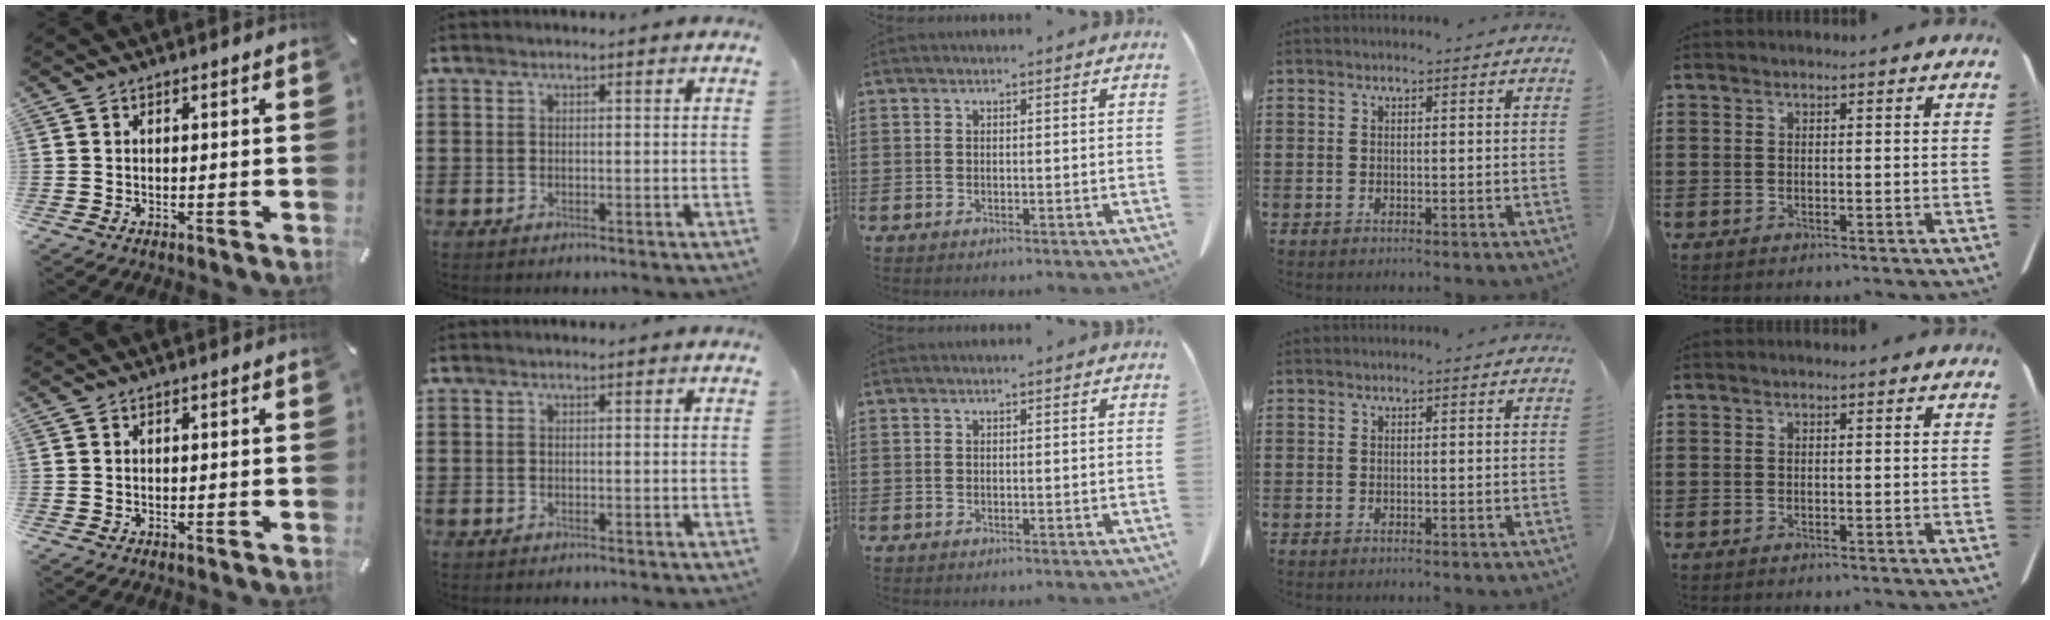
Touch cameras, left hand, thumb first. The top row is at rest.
{}